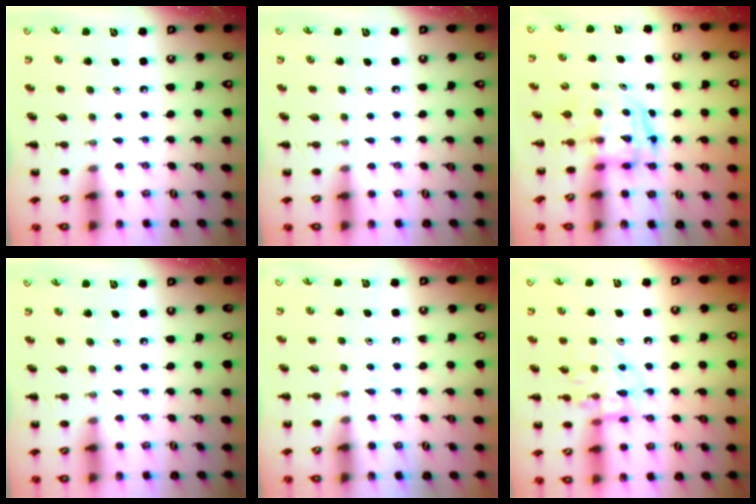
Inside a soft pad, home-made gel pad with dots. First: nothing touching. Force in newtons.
{"total": 0.0}
{"total": 3.7, "press": 3.7, "slide": 0.4}
{"total": 0.0}
{"total": 2.1, "press": 1.8, "slide": 0.9}
{"total": 12.0, "press": 12.0, "slide": 1.1}